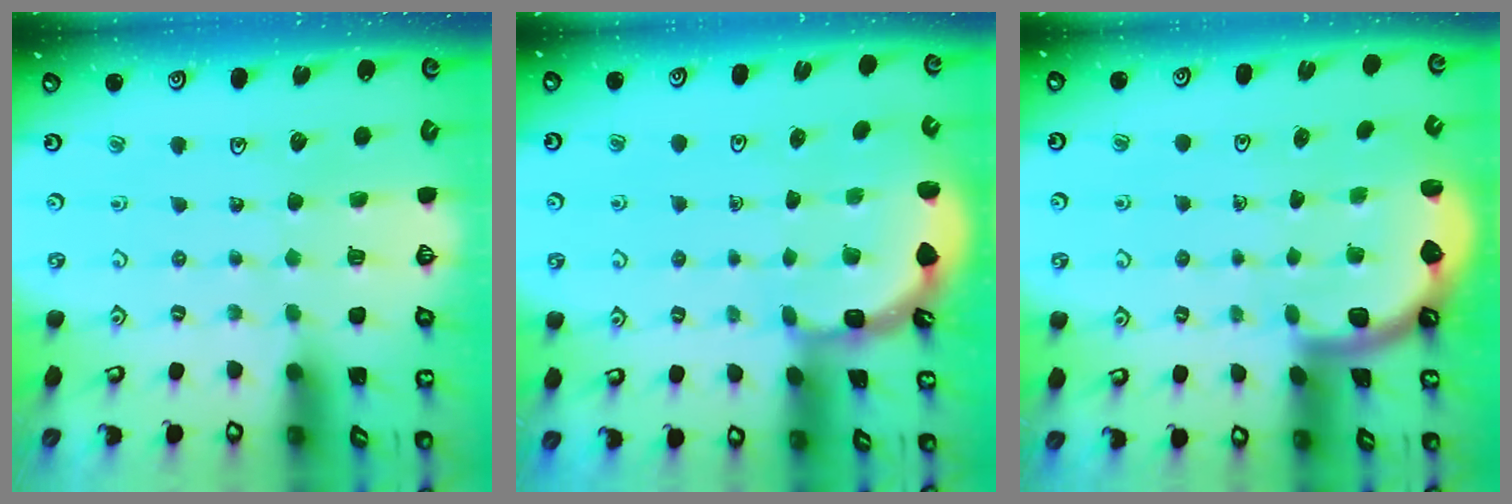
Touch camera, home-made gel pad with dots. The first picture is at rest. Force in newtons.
{"total": 1.9, "press": 1.9, "slide": 0.6}
{"total": 1.9, "press": 1.9, "slide": 0.3}